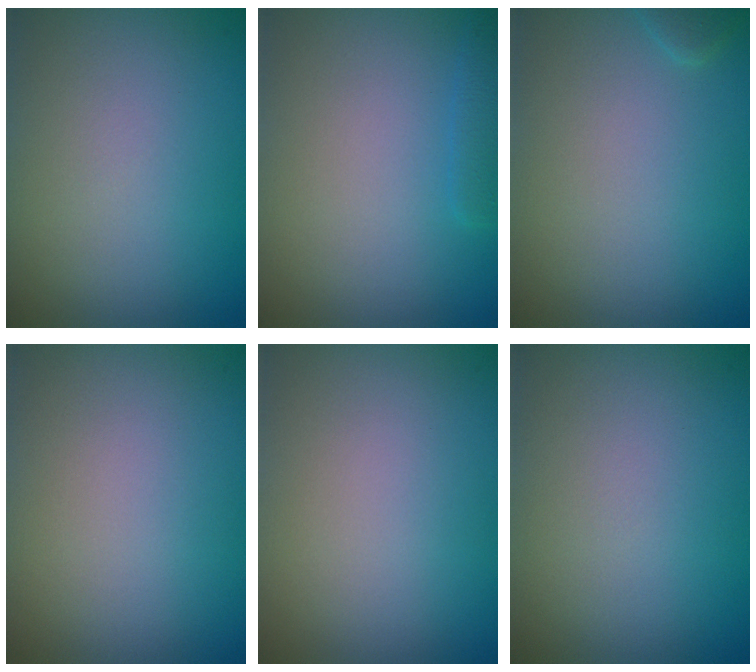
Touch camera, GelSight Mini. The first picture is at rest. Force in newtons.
{"total": 1.4, "press": 1.4, "slide": 0.1}
{"total": 0.9, "press": 0.9, "slide": 0.0}
{"total": 0.0}
{"total": 0.0}
{"total": 0.0}